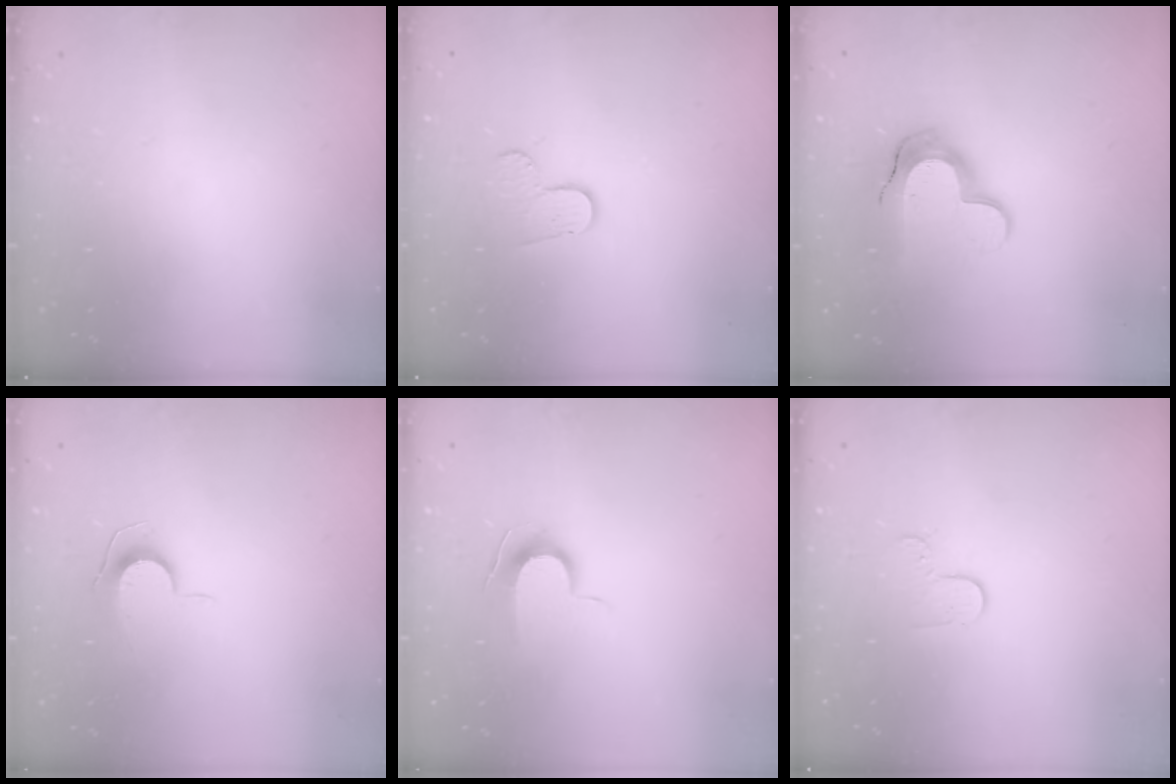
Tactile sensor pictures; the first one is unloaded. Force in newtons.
{"total": 3.3, "press": 3.3, "slide": 0.3}
{"total": 14.0, "press": 14.0, "slide": 1.0}
{"total": 6.8, "press": 6.8, "slide": 0.7}
{"total": 7.8, "press": 7.8, "slide": 0.7}
{"total": 3.7, "press": 3.6, "slide": 0.3}